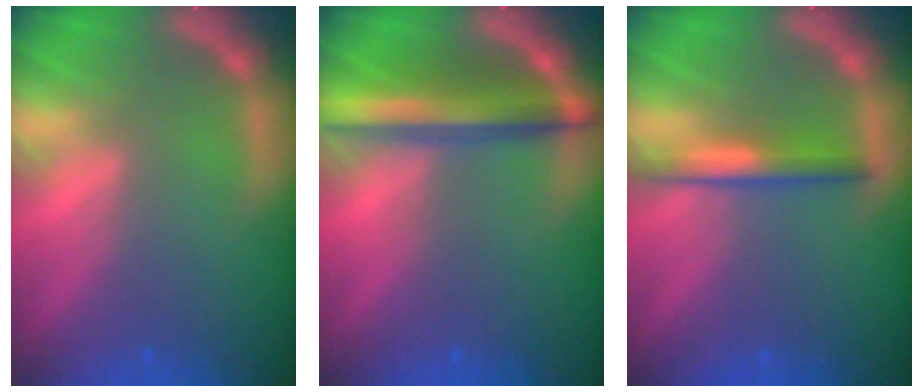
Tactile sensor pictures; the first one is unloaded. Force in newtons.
{"total": 6.0}
{"total": 3.0}